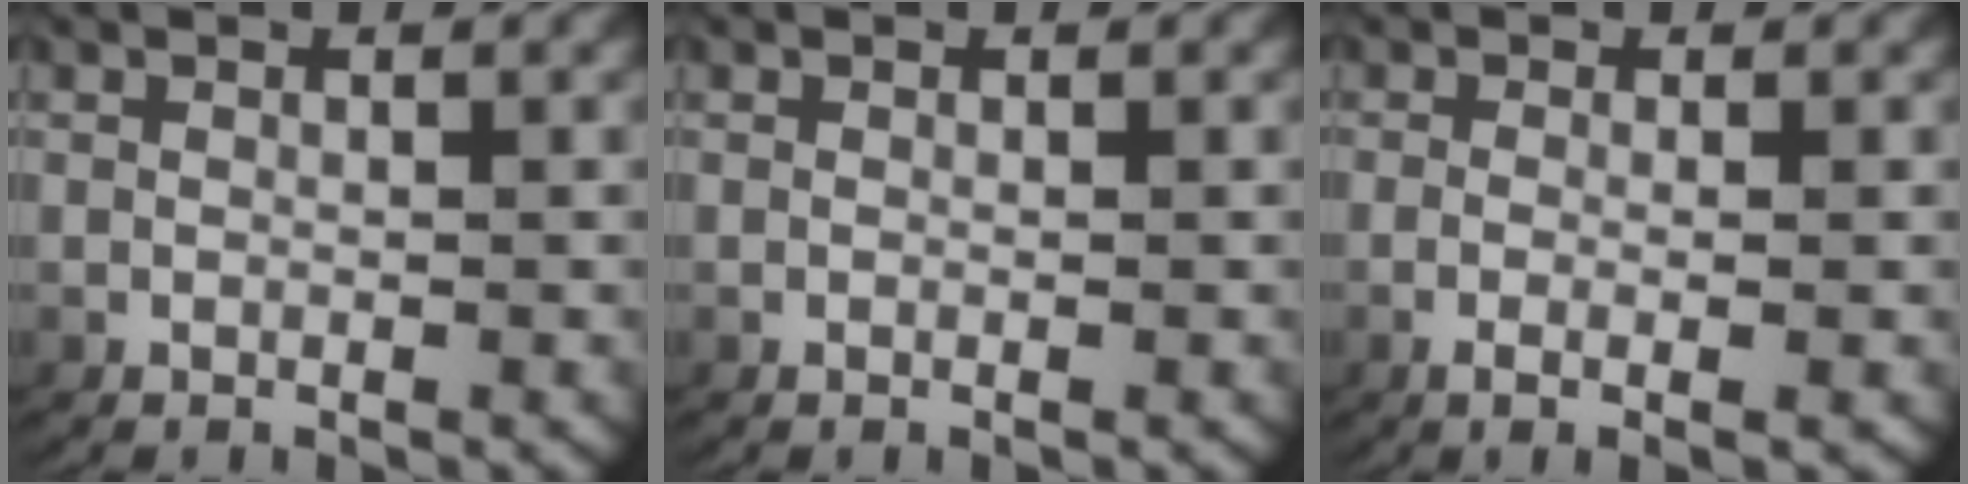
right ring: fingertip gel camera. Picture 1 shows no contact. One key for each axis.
{"total": 0.0}
{"total": 2.6, "fx": -0.8, "fy": 0.3, "fz": 2.4, "tx": -0.052, "ty": -0.014, "tz": -0.007}